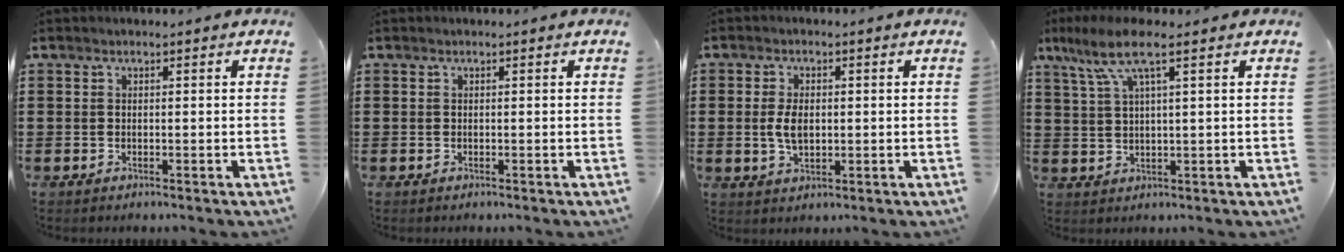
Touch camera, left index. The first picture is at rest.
{"total": 0.0}
{"total": 4.3, "force": [0.2, 2.4, 3.6], "torque": [-0.081, 0.005, 0.001]}
{"total": 7.2, "force": [3.7, 1.2, 6.1], "torque": [-0.135, 0.004, 0.061]}